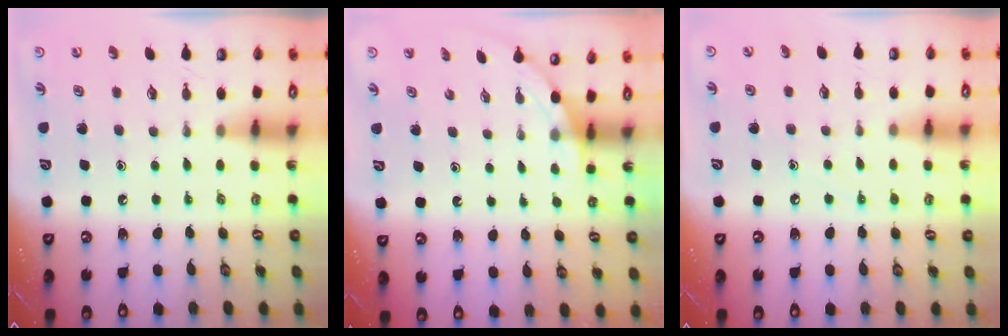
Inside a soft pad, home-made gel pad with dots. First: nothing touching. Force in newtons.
{"total": 1.7, "press": 1.7, "slide": 0.0}
{"total": 5.9, "press": 5.9, "slide": 0.8}